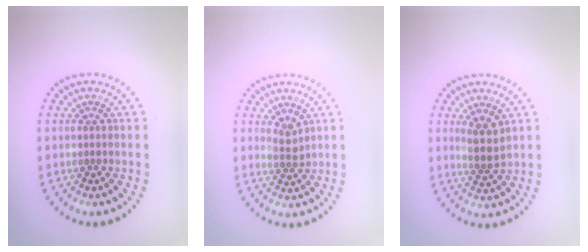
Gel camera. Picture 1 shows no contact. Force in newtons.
{"total": 1.5, "press": 1.1, "slide": 1.0}
{"total": 2.5, "press": 2.1, "slide": 1.3}